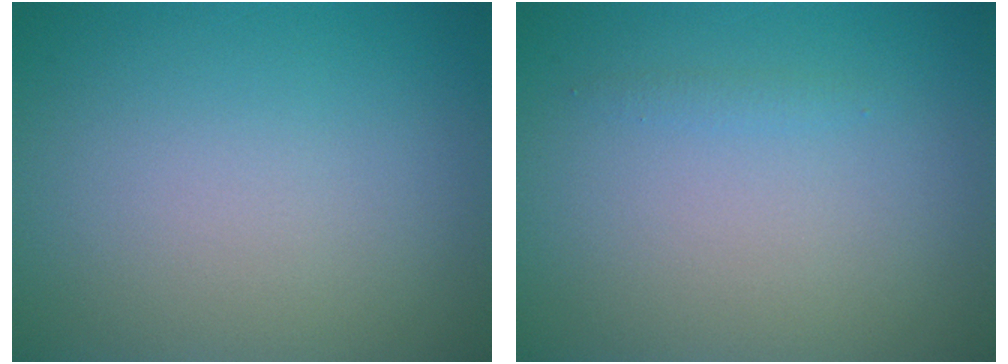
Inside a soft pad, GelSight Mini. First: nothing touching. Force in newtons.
{"total": 0.5, "press": 0.5, "slide": 0.0}